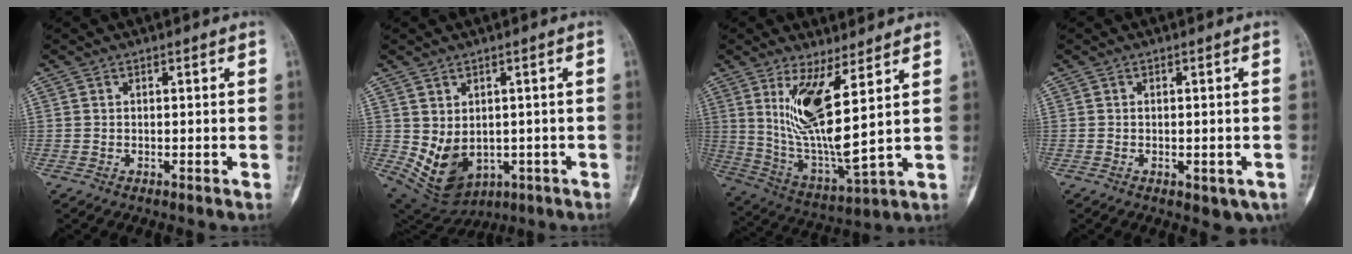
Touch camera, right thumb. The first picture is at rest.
{"total": 10.5, "force": [-1.7, 8.0, 6.6], "torque": [-0.093, -0.004, 0.006]}
{"total": 14.5, "force": [5.2, 2.9, 13.2], "torque": [-0.261, -0.046, 0.113]}
{"total": 3.9, "force": [-1.5, 2.0, 3.0], "torque": [-0.030, 0.004, -0.010]}